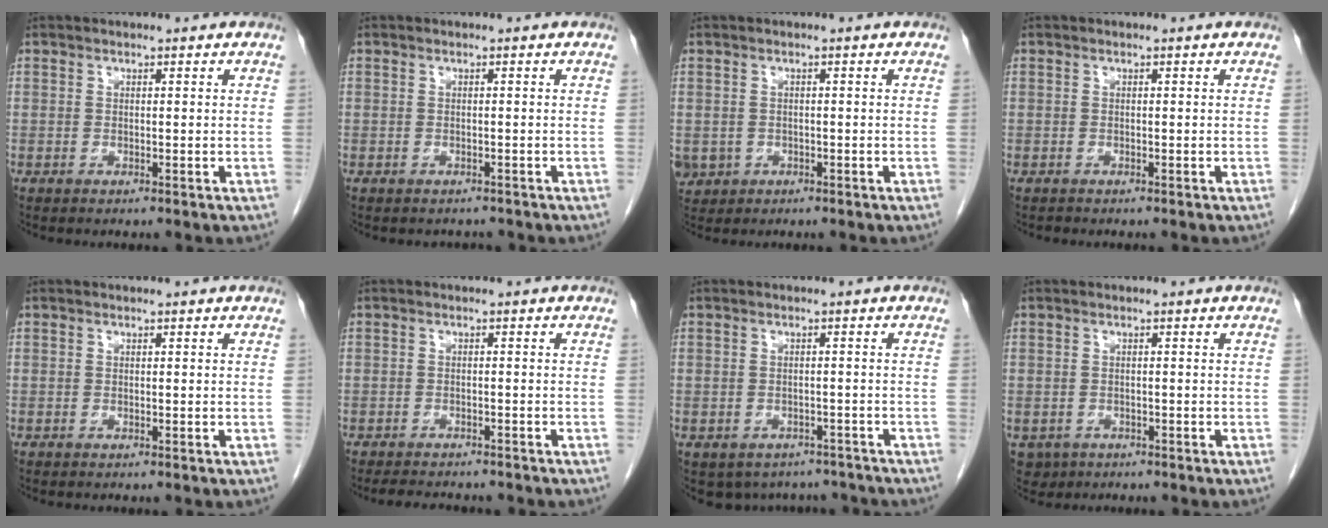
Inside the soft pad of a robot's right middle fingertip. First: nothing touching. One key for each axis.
{"total": 1.7, "fx": -1.5, "fy": 0.7, "fz": 0.0, "tx": -0.006, "ty": -0.001, "tz": -0.021}
{"total": 4.6, "fx": -1.7, "fy": 4.2, "fz": 1.0, "tx": -0.025, "ty": 0.002, "tz": -0.021}
{"total": 0.0}
{"total": 0.0}
{"total": 7.5, "fx": -6.6, "fy": 1.9, "fz": 2.9, "tx": -0.041, "ty": -0.002, "tz": -0.086}
{"total": 7.9, "fx": -6.6, "fy": 4.1, "fz": 1.0, "tx": -0.001, "ty": 0.013, "tz": -0.073}
{"total": 3.6, "fx": -2.0, "fy": 2.9, "fz": 0.6, "tx": -0.009, "ty": 0.002, "tz": -0.029}